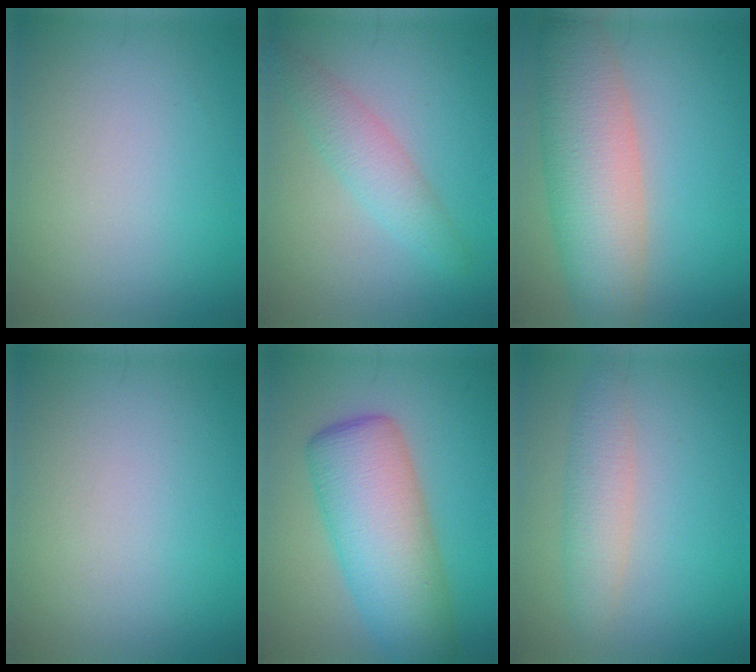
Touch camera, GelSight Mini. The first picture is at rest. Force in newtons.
{"total": 2.9, "press": 2.9, "slide": 0.1}
{"total": 8.0, "press": 8.0, "slide": 0.4}
{"total": 0.0}
{"total": 8.7, "press": 8.7, "slide": 0.2}
{"total": 3.0, "press": 3.0, "slide": 0.0}